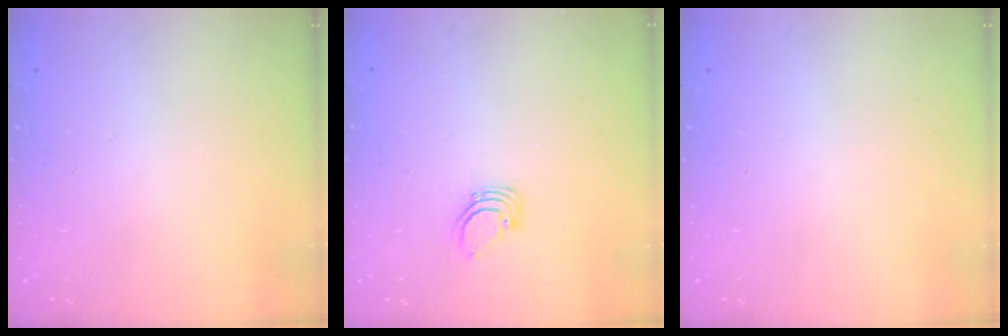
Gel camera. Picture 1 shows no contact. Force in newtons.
{"total": 2.7, "press": 2.7, "slide": 0.1}
{"total": 0.0}